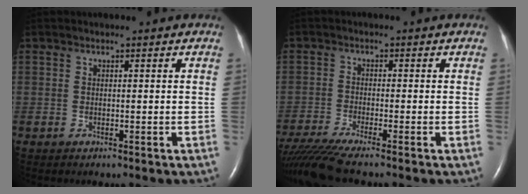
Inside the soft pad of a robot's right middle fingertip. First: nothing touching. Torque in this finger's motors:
{"motor_torque": [0.86, -0.86, 0.16, 0.09]}